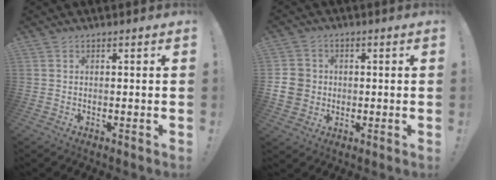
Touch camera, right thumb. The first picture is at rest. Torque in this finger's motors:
{"motor_torque": [-0.16, -0.03, -0.17, 0.49, -0.05]}